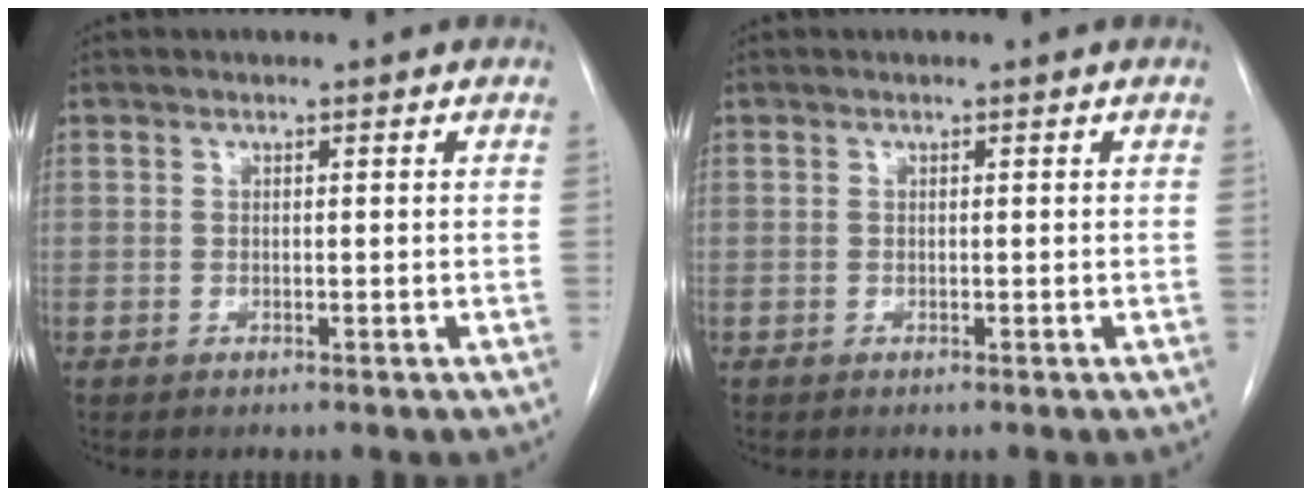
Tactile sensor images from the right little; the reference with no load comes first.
{"total": 0.0}